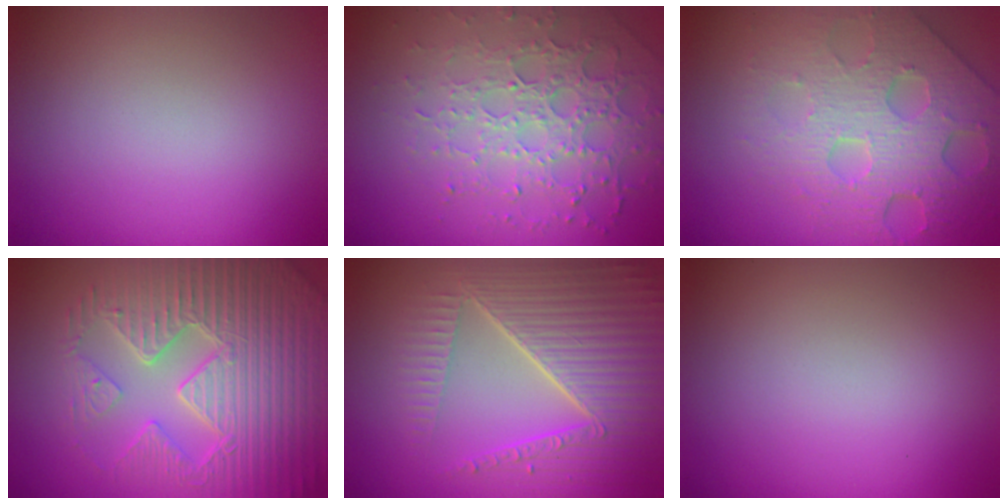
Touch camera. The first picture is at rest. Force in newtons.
{"total": 4.9, "press": 4.3, "slide": 2.4}
{"total": 8.2, "press": 5.6, "slide": 6.0}
{"total": 8.3, "press": 6.4, "slide": 5.3}
{"total": 7.9, "press": 5.8, "slide": 5.3}
{"total": 0.0}